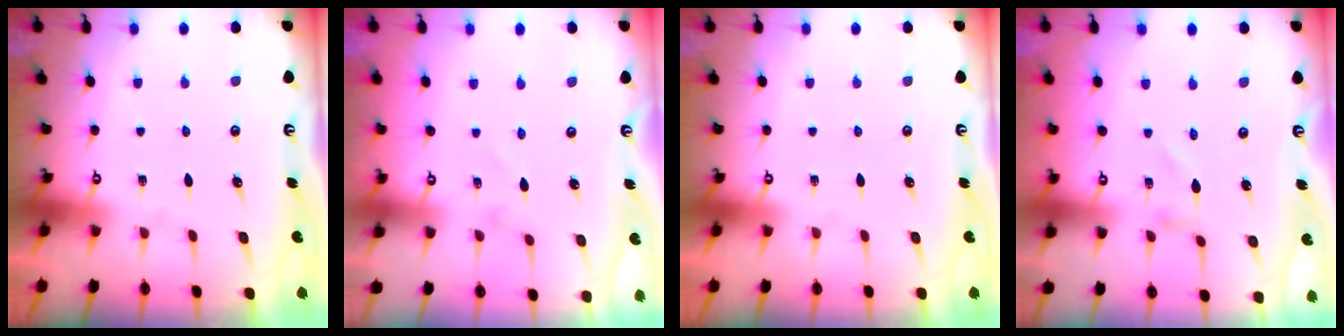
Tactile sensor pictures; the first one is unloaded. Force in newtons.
{"total": 0.8, "press": 0.8, "slide": 0.1}
{"total": 0.0}
{"total": 1.0, "press": 1.0, "slide": 0.1}